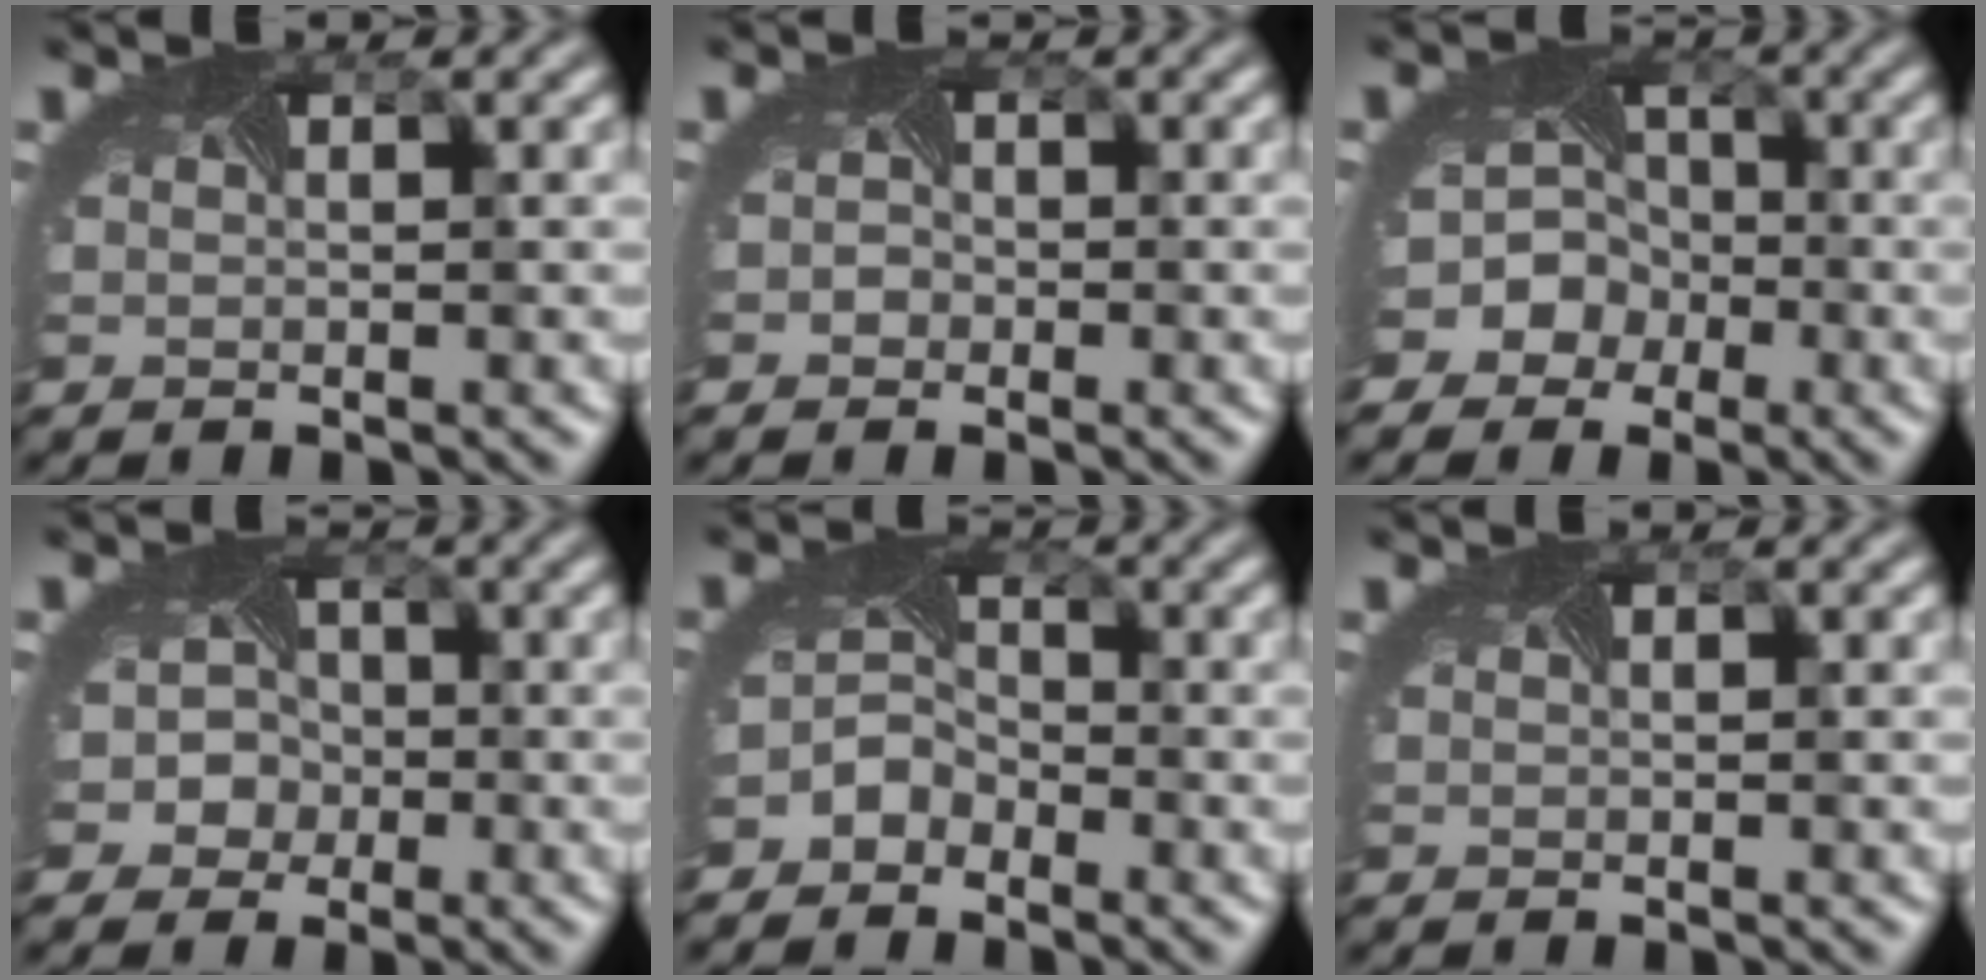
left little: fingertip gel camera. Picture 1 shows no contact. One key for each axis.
{"total": 1.4, "fx": -0.3, "fy": 1.3, "fz": 0.4, "tx": 0.004, "ty": -0.003, "tz": -0.013}
{"total": 8.5, "fx": -3.3, "fy": 7.4, "fz": 2.3, "tx": -0.042, "ty": -0.001, "tz": -0.077}
{"total": 4.9, "fx": -1.3, "fy": 4.4, "fz": 1.5, "tx": -0.008, "ty": 0.010, "tz": -0.038}
{"total": 2.5, "fx": -2.0, "fy": 1.4, "fz": 0.4, "tx": -0.016, "ty": -0.003, "tz": -0.046}
{"total": 0.0}